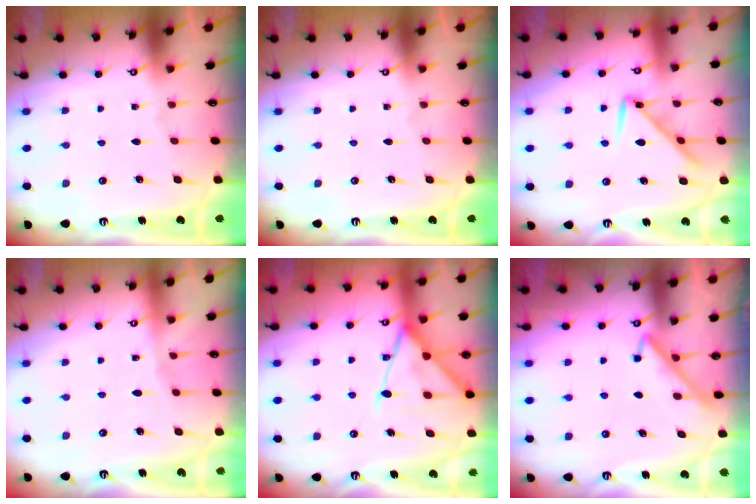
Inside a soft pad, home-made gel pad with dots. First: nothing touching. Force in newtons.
{"total": 0.0}
{"total": 9.4, "press": 9.4, "slide": 0.6}
{"total": 4.0, "press": 3.9, "slide": 0.7}
{"total": 14.8, "press": 14.7, "slide": 1.2}
{"total": 4.0, "press": 3.9, "slide": 0.5}